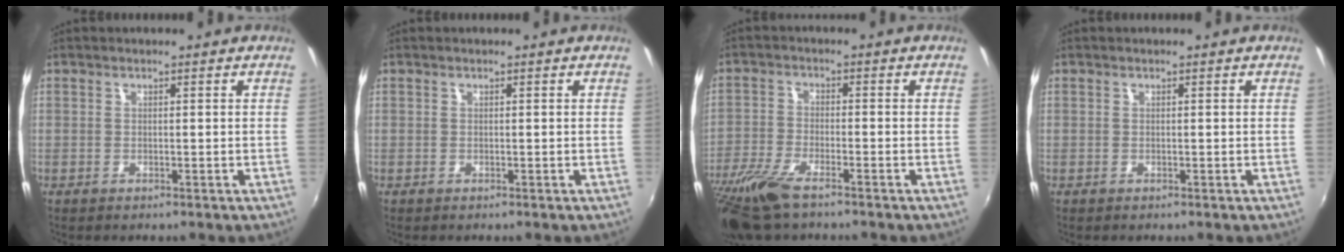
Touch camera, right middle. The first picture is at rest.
{"total": 0.0}
{"total": 11.5, "force": [-8.5, 2.9, 7.1], "torque": [-0.170, -0.037, -0.169]}
{"total": 0.0}